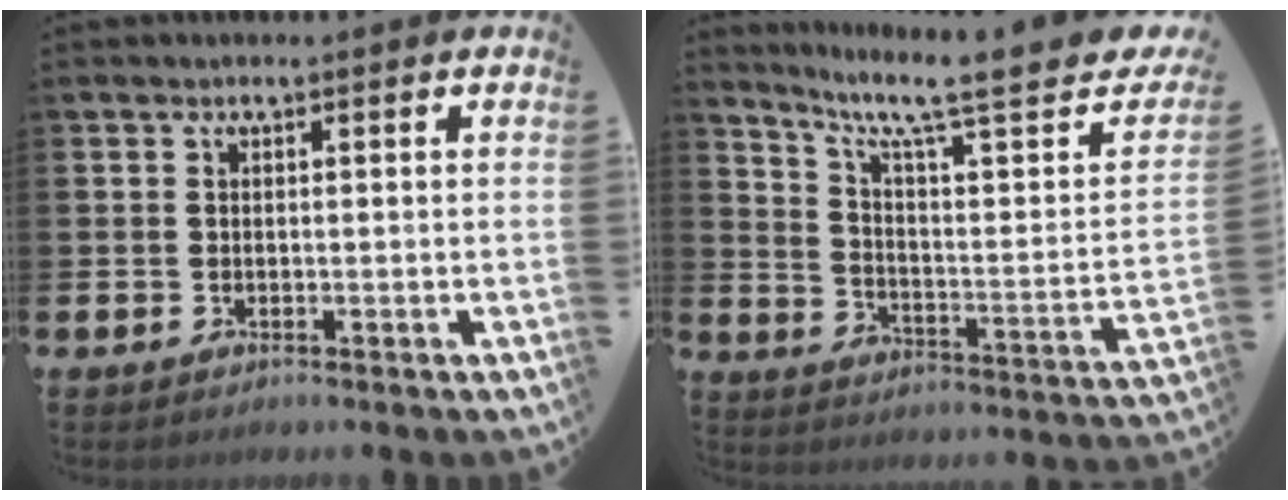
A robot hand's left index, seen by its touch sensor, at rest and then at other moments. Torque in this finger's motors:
{"motor_torque": [-0.26, -0.77, 0.37, 0.16]}